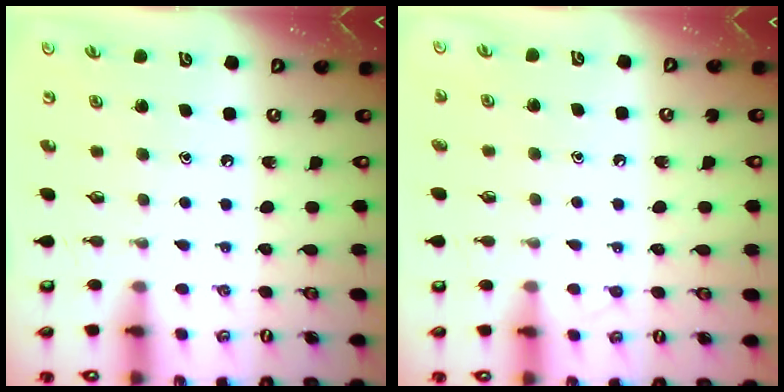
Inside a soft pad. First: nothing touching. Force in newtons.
{"total": 6.1, "press": 6.1, "slide": 0.6}